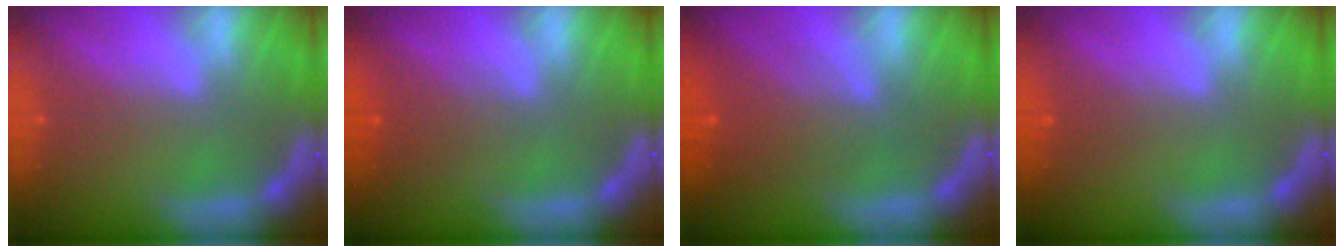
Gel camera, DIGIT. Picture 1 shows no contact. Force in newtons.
{"total": 2.4}
{"total": 5.6}
{"total": 0.9}